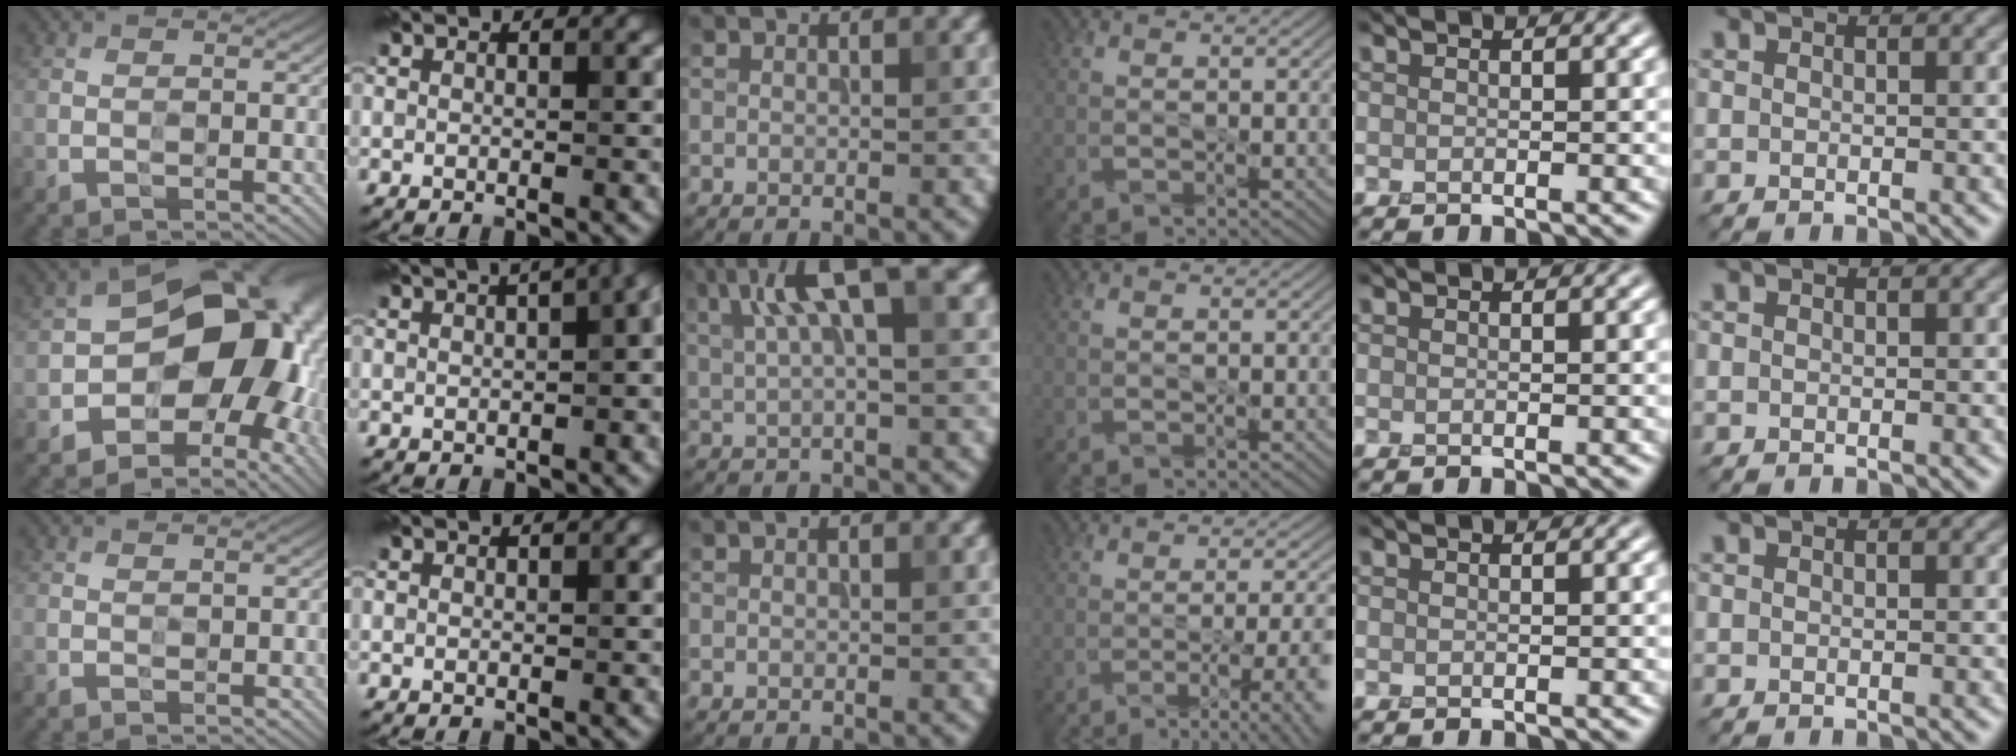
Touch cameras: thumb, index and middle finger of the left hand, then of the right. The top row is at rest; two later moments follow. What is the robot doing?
{"motion": "peel", "object": "velcro strap"}